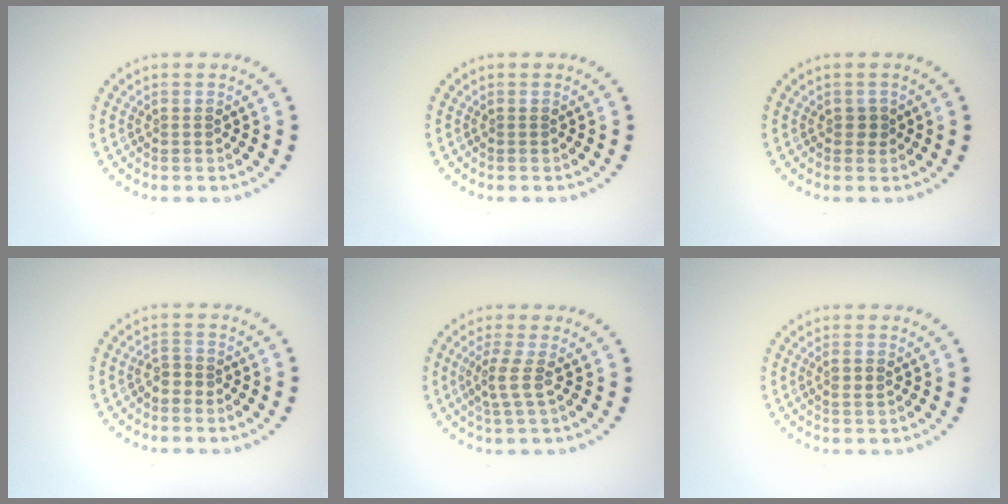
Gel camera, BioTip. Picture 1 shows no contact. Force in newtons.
{"total": 0.0}
{"total": 0.8, "press": 0.7, "slide": 0.3}
{"total": 1.2, "press": 0.9, "slide": 0.8}
{"total": 2.1, "press": 1.5, "slide": 1.4}
{"total": 1.2, "press": 1.0, "slide": 0.6}